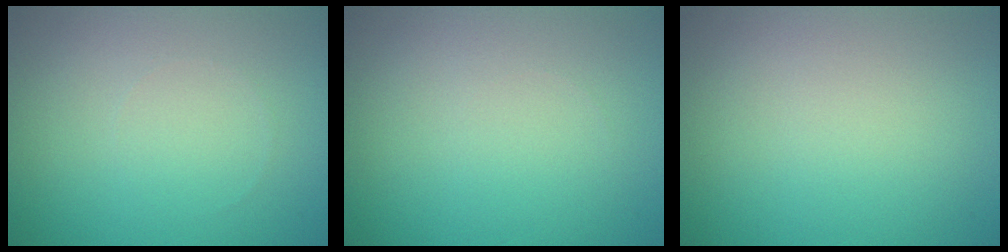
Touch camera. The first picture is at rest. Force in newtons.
{"total": 0.0}
{"total": 0.0}